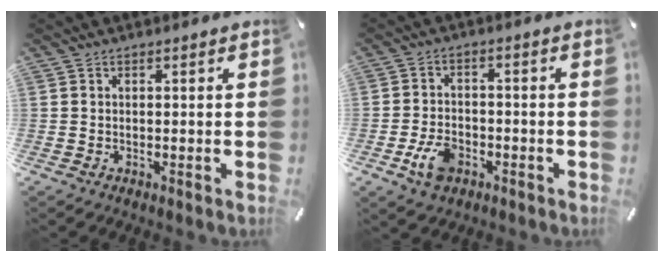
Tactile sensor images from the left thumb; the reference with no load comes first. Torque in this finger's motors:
{"motor_torque": [0.03, 0.08, 0.42, 0.41, 0.04]}